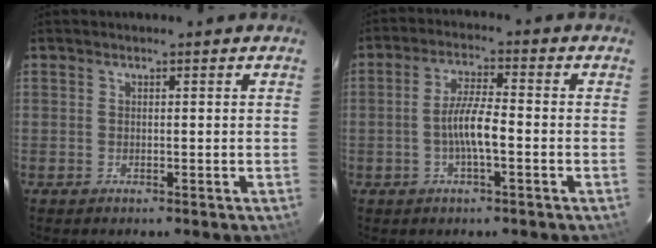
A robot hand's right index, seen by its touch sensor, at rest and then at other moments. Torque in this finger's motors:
{"motor_torque": [0.50, -0.24, 0.50, 0.15]}